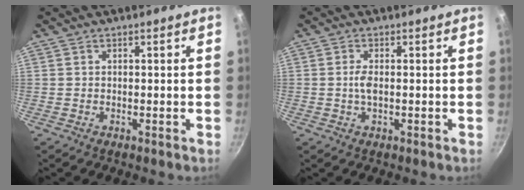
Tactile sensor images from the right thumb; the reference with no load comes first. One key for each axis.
{"total": 2.4, "fx": -0.1, "fy": 1.1, "fz": 2.2, "tx": -0.048, "ty": 0.003, "tz": -0.001}